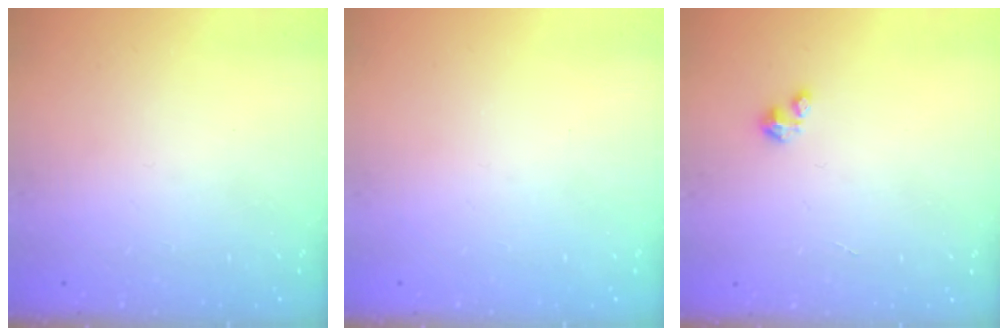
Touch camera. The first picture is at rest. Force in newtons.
{"total": 0.0}
{"total": 1.2, "press": 1.2, "slide": 0.2}